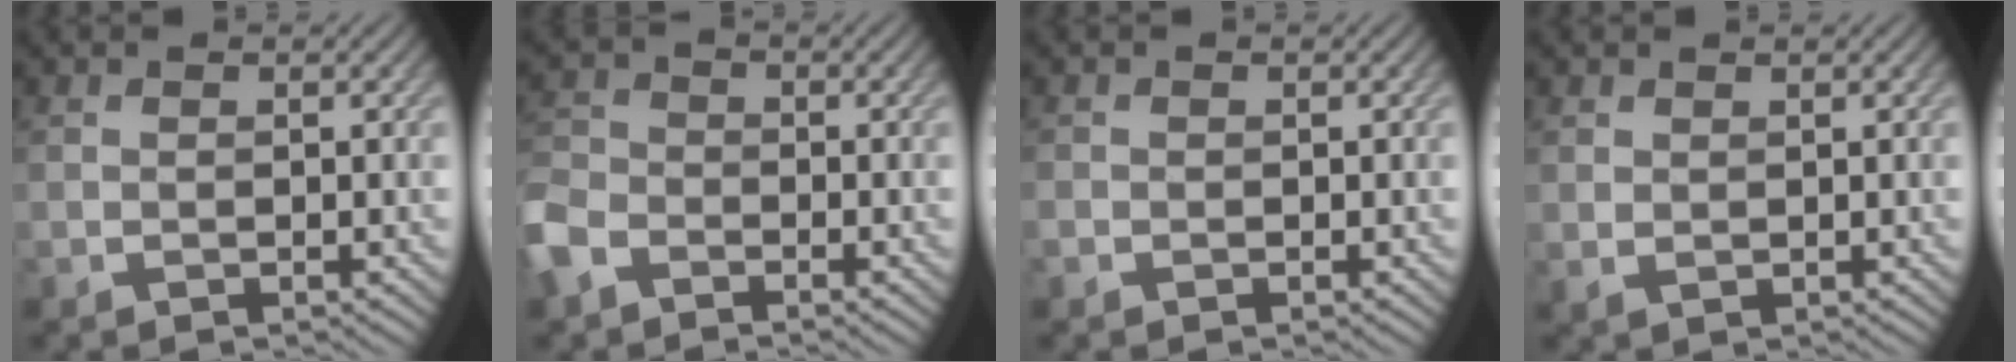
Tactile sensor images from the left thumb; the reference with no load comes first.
{"total": 5.5, "force": [-3.6, 3.4, 2.4], "torque": [-0.069, -0.005, -0.090]}
{"total": 0.6, "force": [-0.4, 0.5, 0.0], "torque": [0.001, -0.002, -0.010]}
{"total": 0.8, "force": [0.6, 0.4, 0.3], "torque": [-0.009, -0.003, 0.015]}